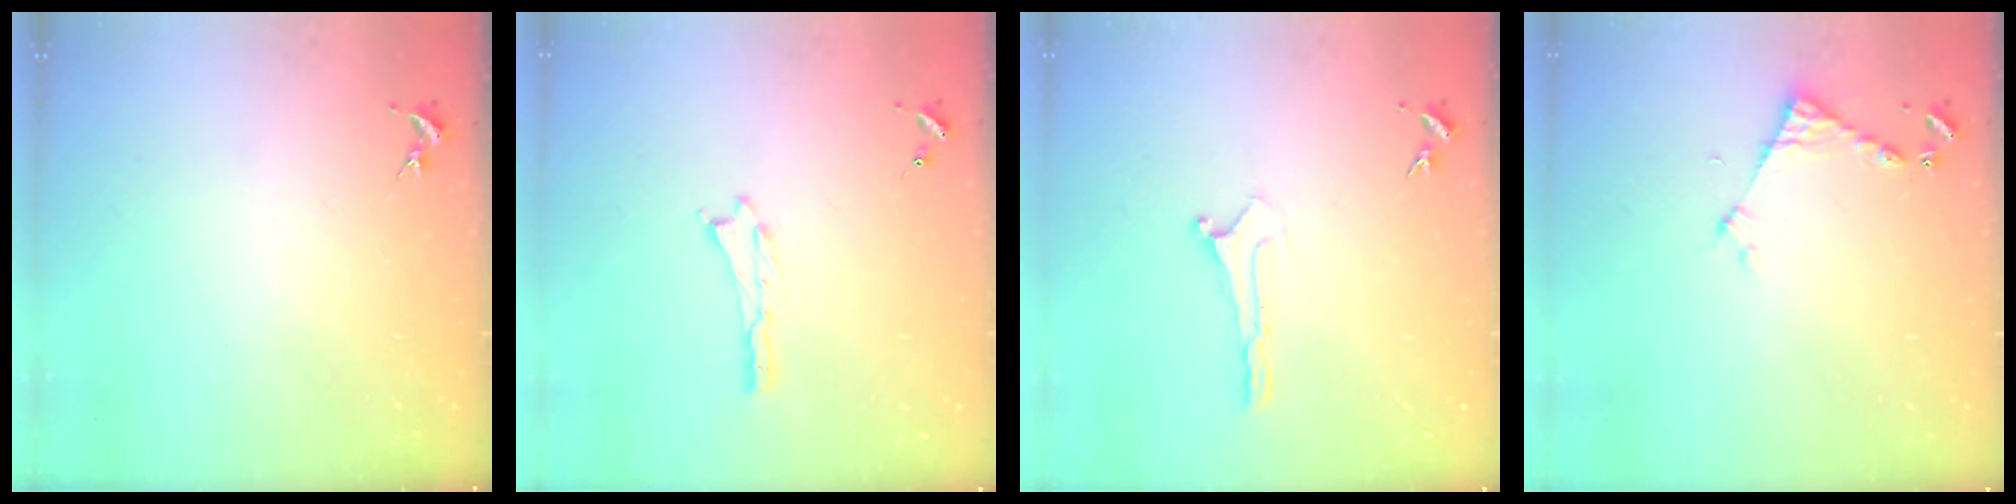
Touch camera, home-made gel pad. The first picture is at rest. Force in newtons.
{"total": 0.0}
{"total": 0.0}
{"total": 3.9, "press": 3.9, "slide": 0.3}